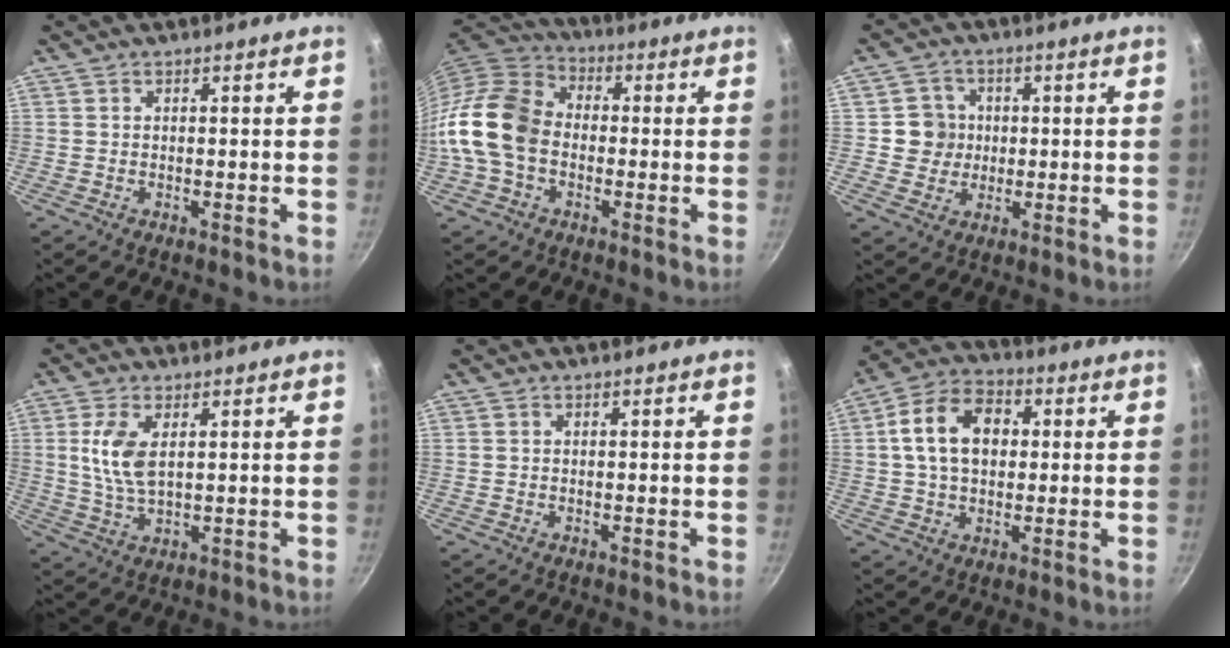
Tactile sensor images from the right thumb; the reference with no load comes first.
{"total": 14.2, "force": [-2.1, 10.4, 9.3], "torque": [-0.155, 0.031, -0.059]}
{"total": 5.9, "force": [0.3, 5.7, 1.3], "torque": [0.016, 0.007, -0.001]}
{"total": 7.6, "force": [1.9, 3.8, 6.4], "torque": [-0.128, -0.007, 0.039]}
{"total": 0.0}
{"total": 12.7, "force": [1.9, 9.0, 8.8], "torque": [-0.130, 0.020, 0.020]}